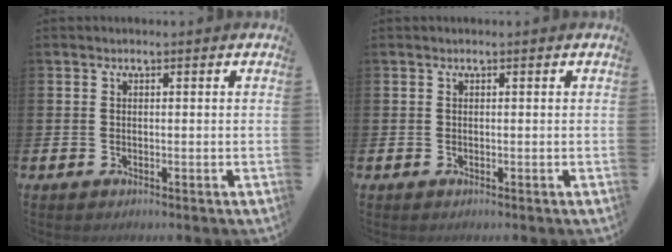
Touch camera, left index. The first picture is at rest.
{"total": 0.0}